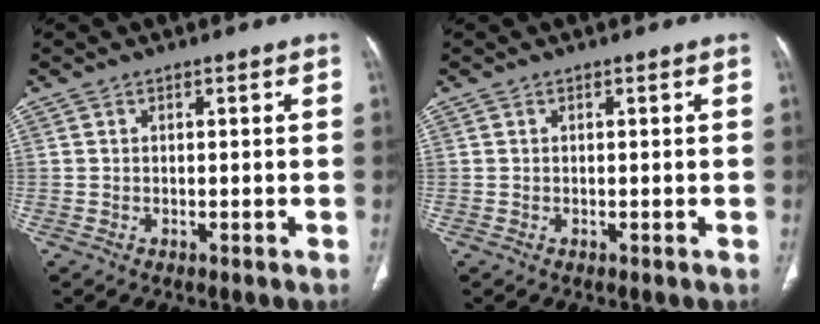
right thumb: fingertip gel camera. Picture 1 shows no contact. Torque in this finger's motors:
{"motor_torque": [0.00, 0.00, 0.00, 0.00, 0.00]}